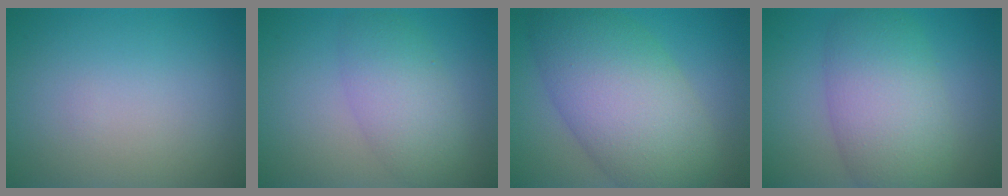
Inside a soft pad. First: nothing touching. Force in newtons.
{"total": 4.4, "press": 4.4, "slide": 0.1}
{"total": 10.3, "press": 10.3, "slide": 0.4}
{"total": 7.6, "press": 7.6, "slide": 0.2}